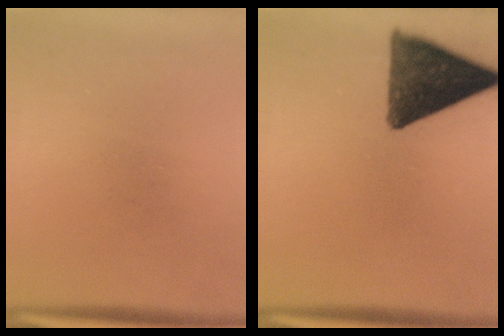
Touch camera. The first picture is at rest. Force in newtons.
{"total": 12.5}